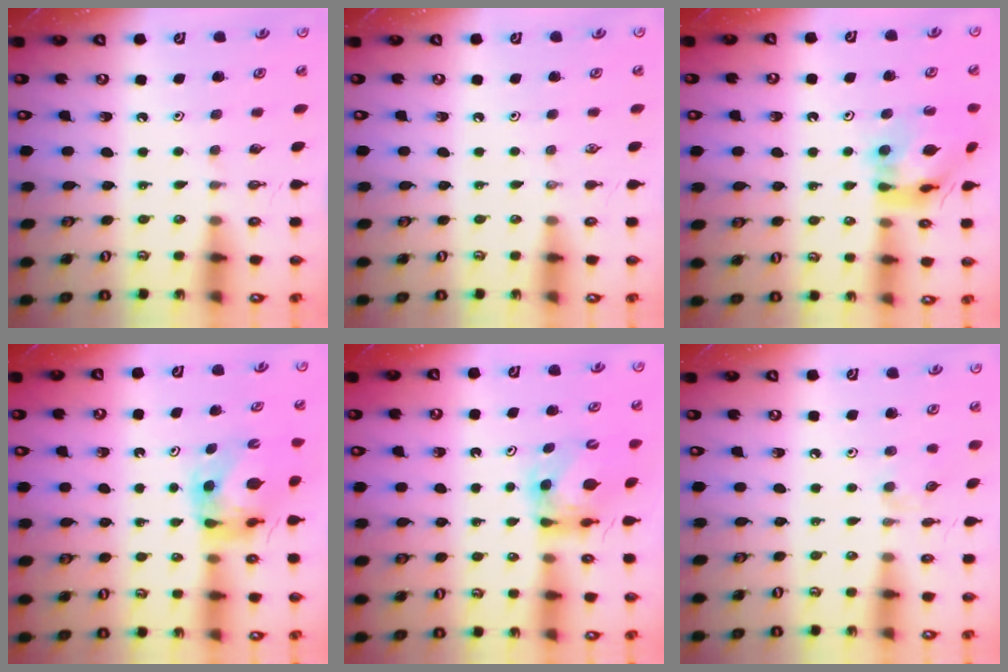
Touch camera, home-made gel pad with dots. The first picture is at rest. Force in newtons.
{"total": 0.0}
{"total": 12.0, "press": 11.9, "slide": 1.5}
{"total": 6.0, "press": 6.0, "slide": 0.6}
{"total": 5.7, "press": 5.6, "slide": 0.6}
{"total": 3.0, "press": 3.0, "slide": 0.5}